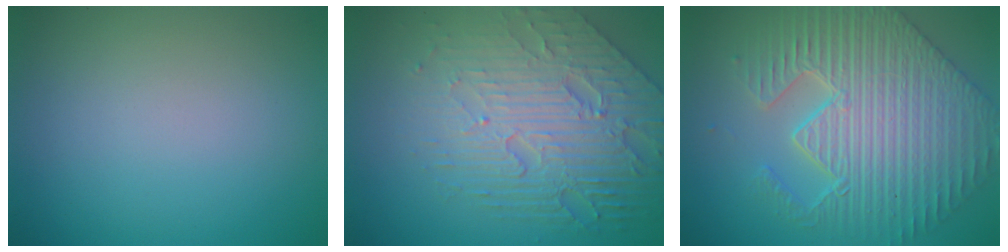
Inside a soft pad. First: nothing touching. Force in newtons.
{"total": 8.4, "press": 5.6, "slide": 6.2}
{"total": 7.3, "press": 6.0, "slide": 4.2}